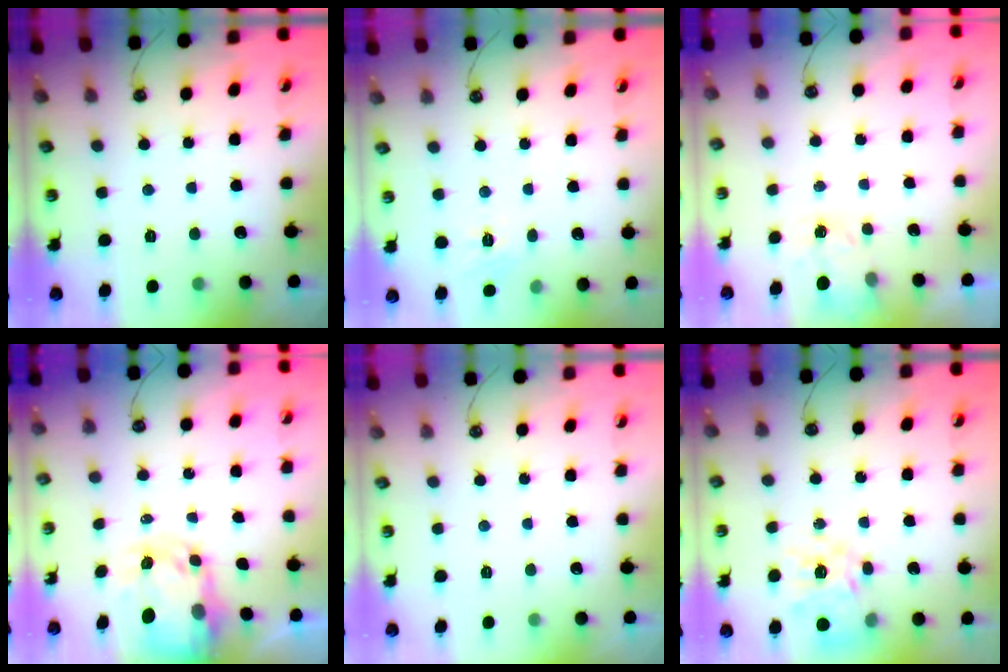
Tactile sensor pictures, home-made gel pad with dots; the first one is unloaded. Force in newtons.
{"total": 4.4, "press": 4.3, "slide": 0.7}
{"total": 2.6, "press": 2.6, "slide": 0.3}
{"total": 5.2, "press": 5.2, "slide": 0.4}
{"total": 0.0}
{"total": 14.5, "press": 14.4, "slide": 1.2}